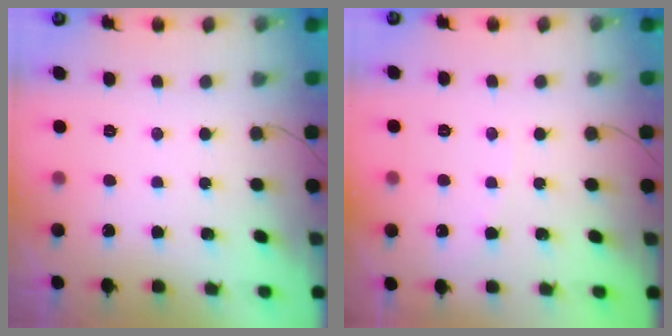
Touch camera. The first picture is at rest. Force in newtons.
{"total": 2.9, "press": 2.9, "slide": 0.4}